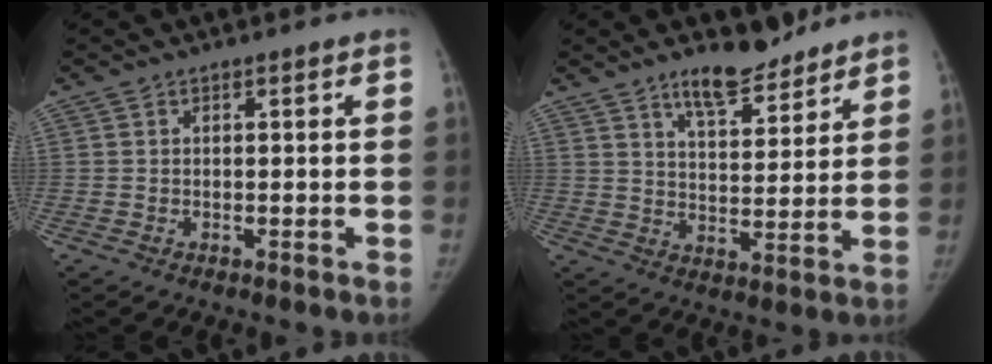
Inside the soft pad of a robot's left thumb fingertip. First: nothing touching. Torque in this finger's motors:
{"motor_torque": [0.03, 0.04, 0.06, 0.10, 0.02]}